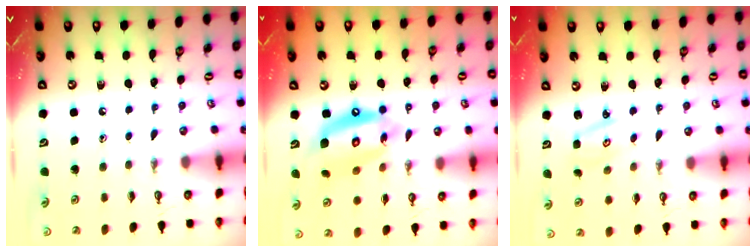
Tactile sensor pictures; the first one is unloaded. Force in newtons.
{"total": 13.8, "press": 13.8, "slide": 1.5}
{"total": 1.8, "press": 1.8, "slide": 0.1}